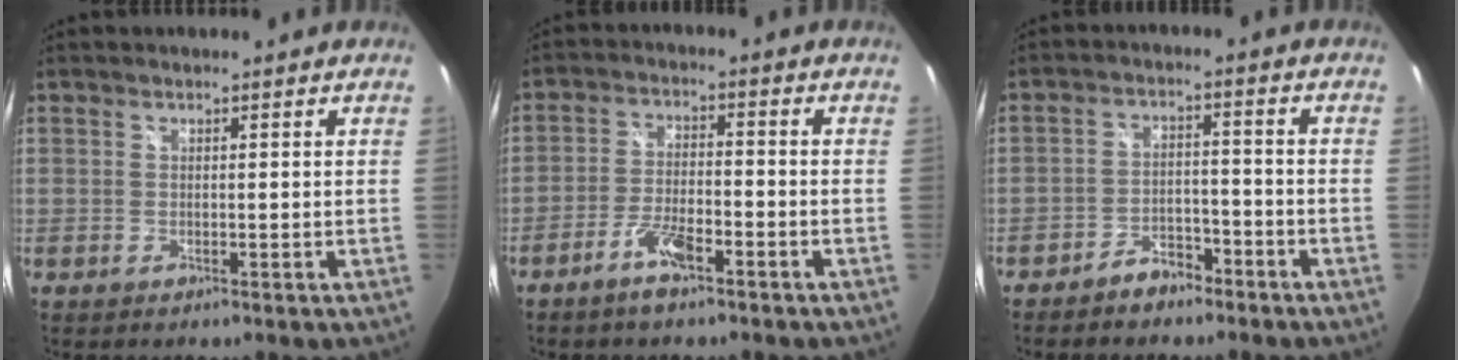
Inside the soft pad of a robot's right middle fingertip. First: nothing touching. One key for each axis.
{"total": 6.0, "fx": -4.1, "fy": 1.7, "fz": 4.0, "tx": -0.091, "ty": 0.000, "tz": -0.075}
{"total": 5.0, "fx": -4.1, "fy": 2.2, "fz": 1.9, "tx": -0.050, "ty": 0.016, "tz": -0.061}